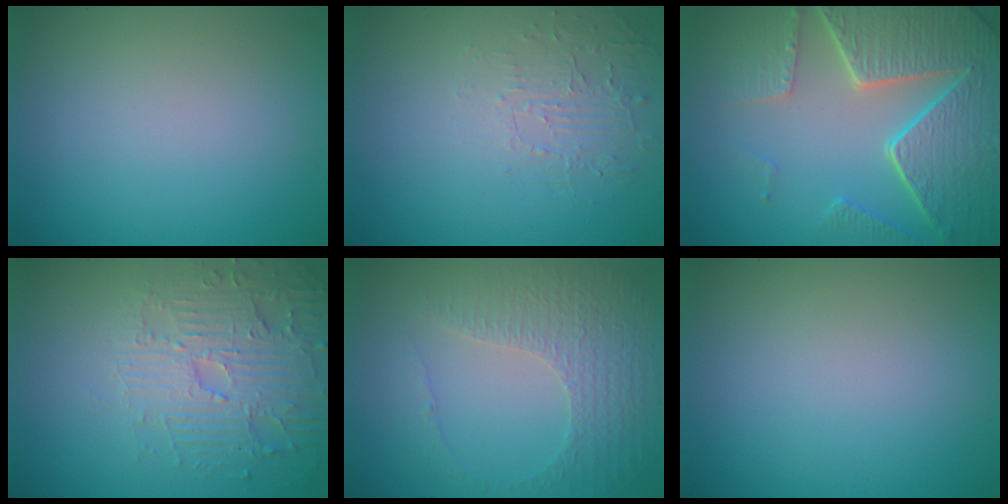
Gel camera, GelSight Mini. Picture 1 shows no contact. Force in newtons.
{"total": 1.8, "press": 0.7, "slide": 1.7}
{"total": 8.1, "press": 6.1, "slide": 5.3}
{"total": 4.8, "press": 4.1, "slide": 2.6}
{"total": 4.4, "press": 3.1, "slide": 3.1}
{"total": 0.0}